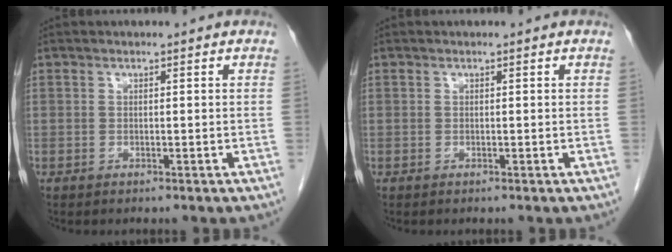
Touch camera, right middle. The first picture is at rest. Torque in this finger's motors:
{"motor_torque": [-0.27, 0.04, -0.04, -0.01]}